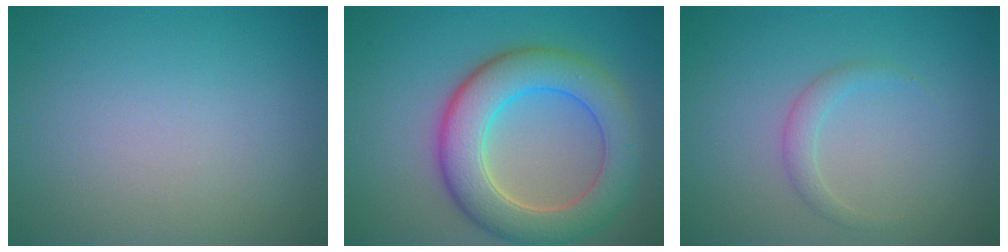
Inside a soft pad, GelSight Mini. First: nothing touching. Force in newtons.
{"total": 7.8, "press": 7.8, "slide": 0.7}
{"total": 1.4, "press": 1.4, "slide": 0.1}